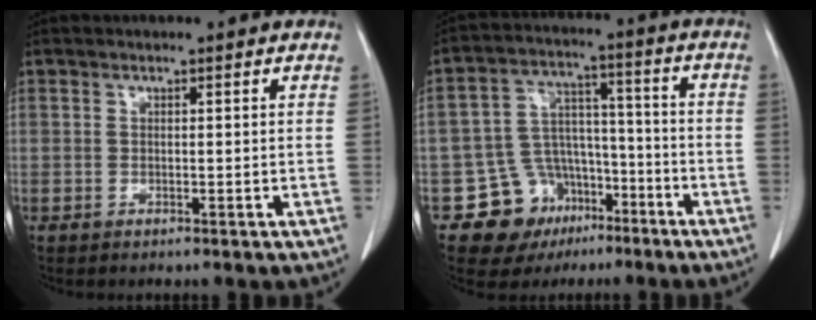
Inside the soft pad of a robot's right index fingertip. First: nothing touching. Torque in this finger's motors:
{"motor_torque": [0.00, -0.03, -0.47, -0.21]}